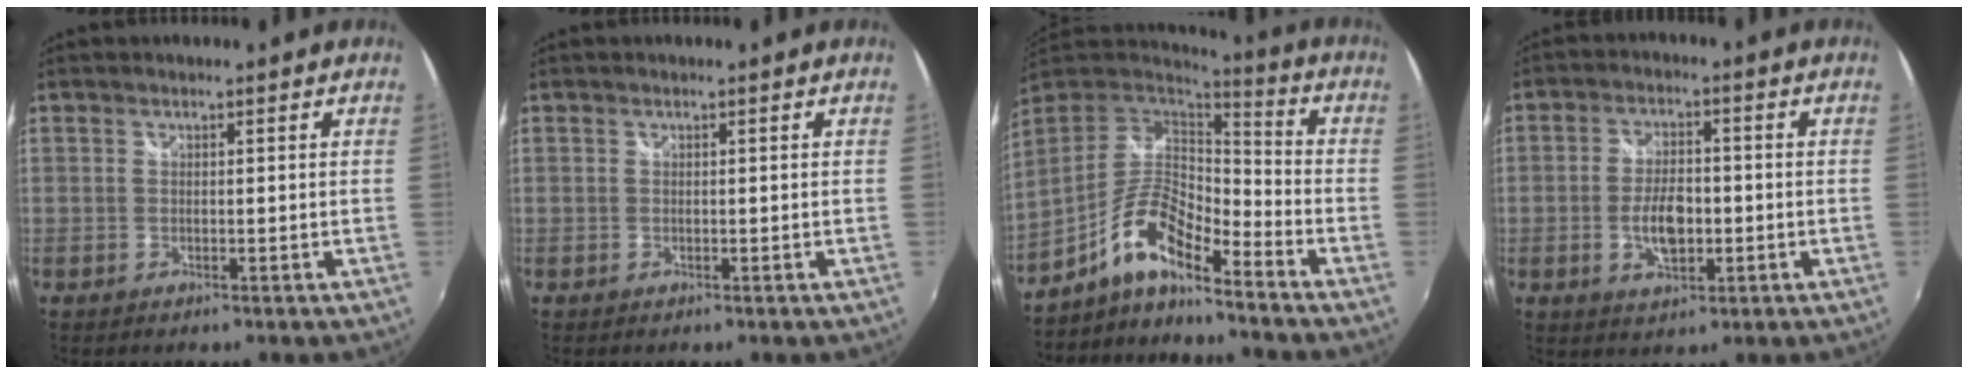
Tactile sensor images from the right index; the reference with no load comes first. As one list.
[{"total": 0.0}, {"total": 11.2, "force": [-8.0, 2.8, 7.4], "torque": [-0.155, 0.008, -0.157]}, {"total": 7.2, "force": [-1.7, 3.7, 5.9], "torque": [-0.116, 0.000, -0.026]}]